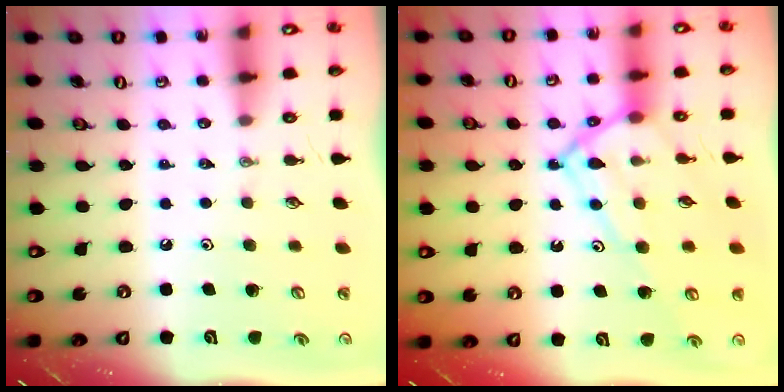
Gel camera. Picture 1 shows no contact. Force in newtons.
{"total": 13.6, "press": 13.5, "slide": 1.4}